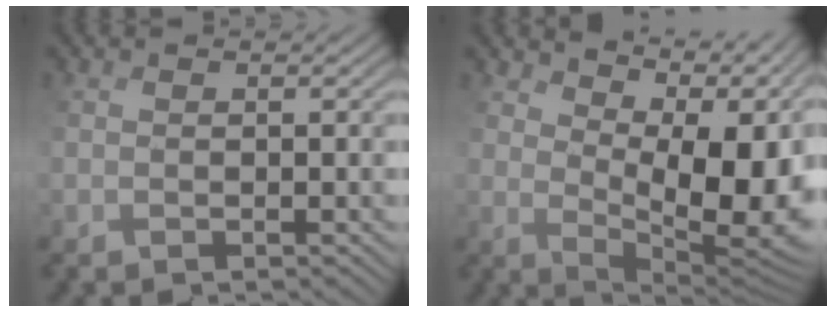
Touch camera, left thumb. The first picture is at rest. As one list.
[{"total": 12.9, "force": [4.4, 6.5, 10.2], "torque": [-0.165, -0.003, 0.093]}]